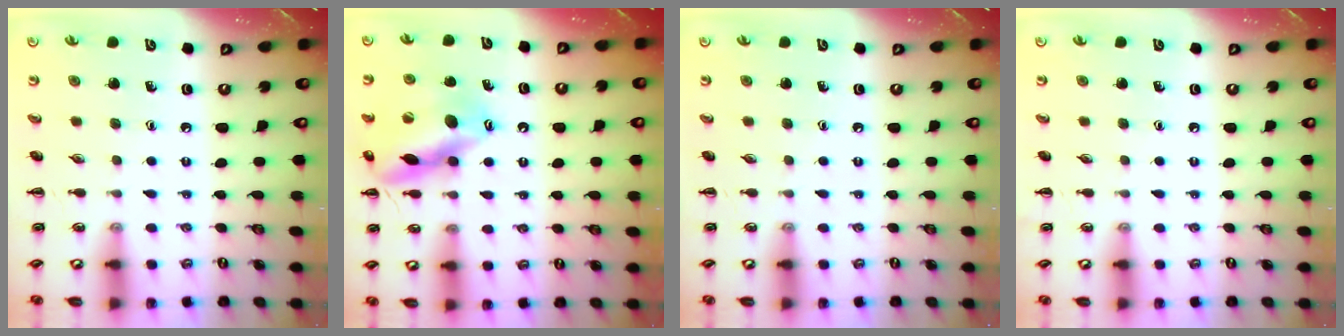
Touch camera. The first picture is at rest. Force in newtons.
{"total": 14.7, "press": 14.6, "slide": 2.3}
{"total": 0.0}
{"total": 0.0}